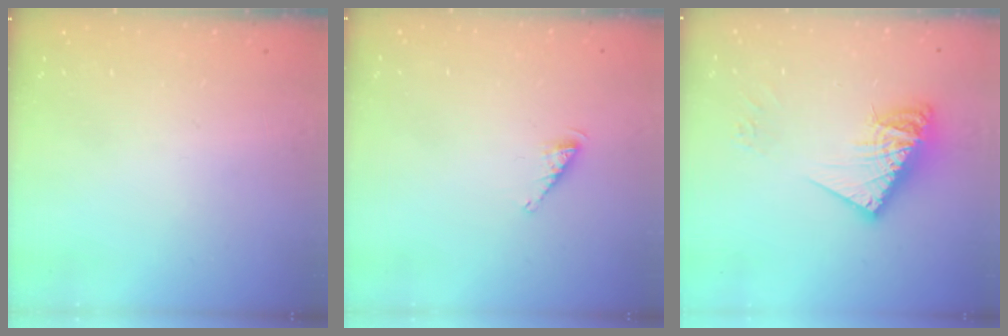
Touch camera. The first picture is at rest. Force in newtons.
{"total": 4.0, "press": 3.9, "slide": 0.4}
{"total": 14.3, "press": 14.2, "slide": 1.4}